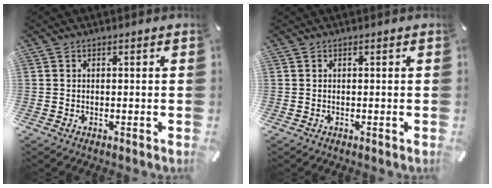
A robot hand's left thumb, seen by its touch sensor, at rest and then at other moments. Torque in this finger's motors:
{"motor_torque": [0.01, 0.01, -0.02, 0.00, 0.00]}